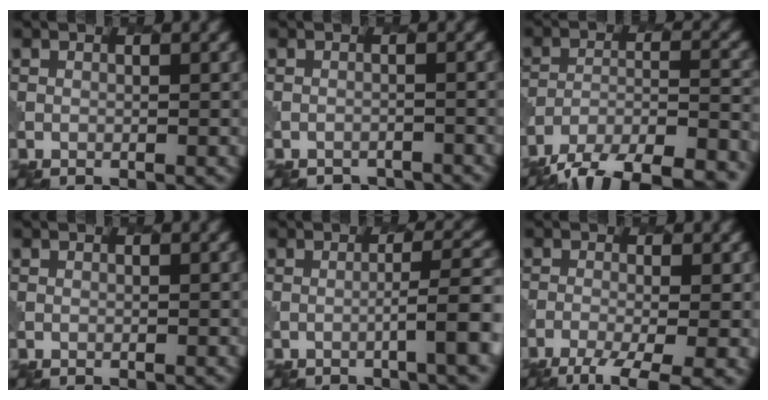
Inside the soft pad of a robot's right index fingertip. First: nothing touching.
{"total": 2.6, "force": [-2.5, 0.5, -0.1], "torque": [0.001, 0.000, -0.028]}
{"total": 13.0, "force": [-10.8, 4.4, 5.6], "torque": [-0.091, -0.014, -0.140]}
{"total": 0.0}
{"total": 4.2, "force": [-1.4, 0.3, 4.0], "torque": [-0.047, 0.017, -0.034]}
{"total": 5.2, "force": [-2.8, 1.4, 4.1], "torque": [-0.070, -0.009, -0.049]}